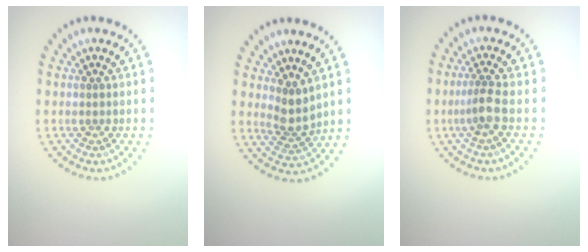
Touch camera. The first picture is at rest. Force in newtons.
{"total": 2.4, "press": 1.9, "slide": 1.5}
{"total": 1.9, "press": 1.6, "slide": 1.1}